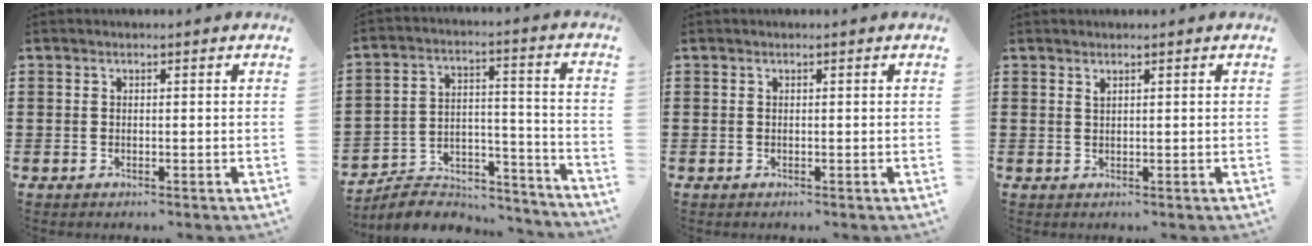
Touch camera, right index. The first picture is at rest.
{"total": 6.7, "force": [-6.0, 2.3, 1.6], "torque": [-0.028, 0.013, -0.116]}
{"total": 0.0}
{"total": 0.7, "force": [0.6, 0.2, 0.5], "torque": [-0.011, 0.001, 0.010]}